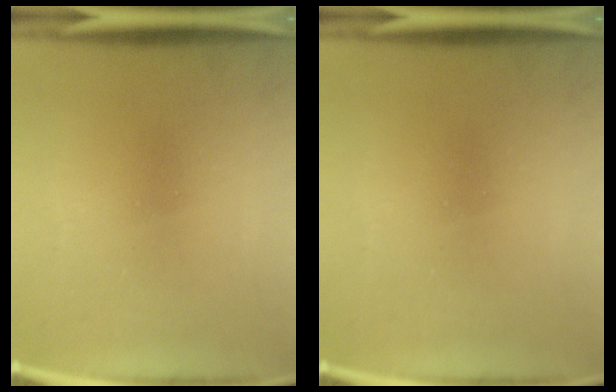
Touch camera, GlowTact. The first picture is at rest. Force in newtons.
{"total": 0.0}